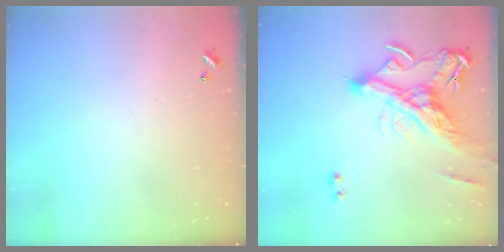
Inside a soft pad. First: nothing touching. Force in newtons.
{"total": 11.1, "press": 10.7, "slide": 2.6}